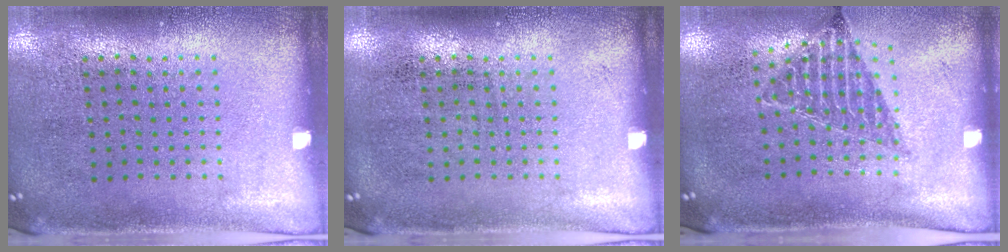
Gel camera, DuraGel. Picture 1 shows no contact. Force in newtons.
{"total": 0.0}
{"total": 0.9, "press": 0.8, "slide": 0.2}